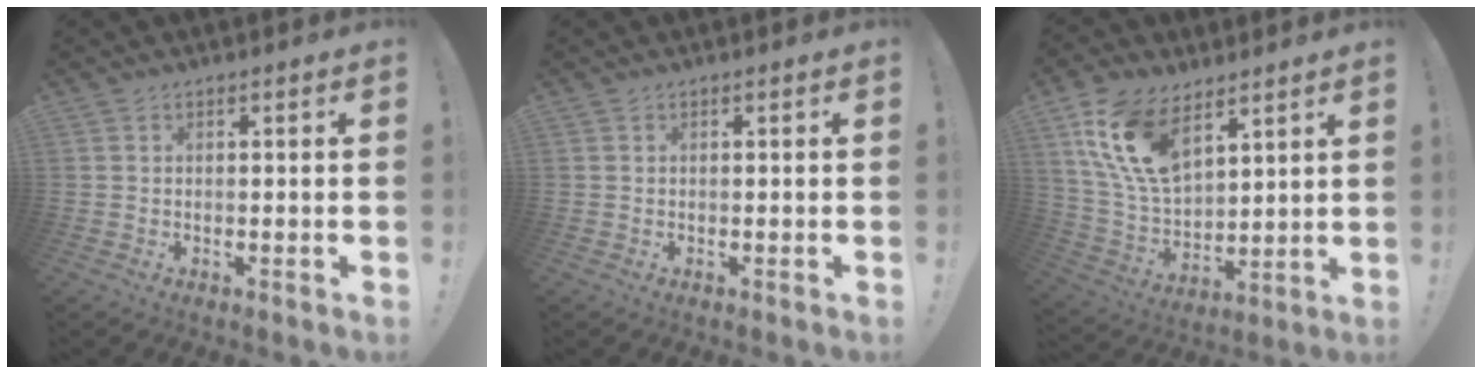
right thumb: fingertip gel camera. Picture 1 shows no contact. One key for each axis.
{"total": 0.0}
{"total": 17.6, "fx": 9.6, "fy": 10.3, "fz": 10.6, "tx": -0.231, "ty": -0.044, "tz": 0.182}